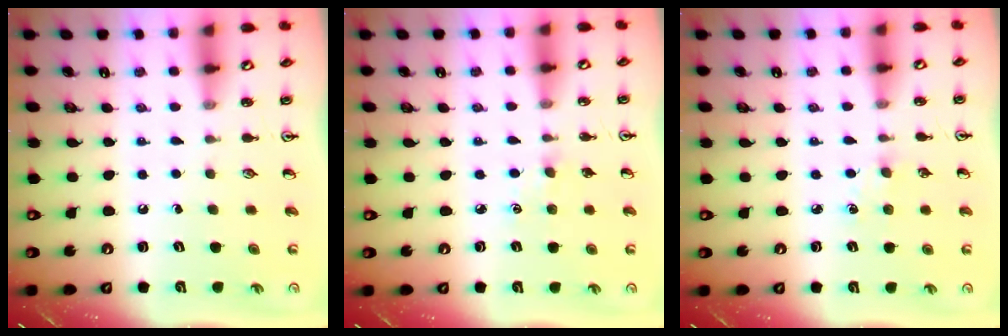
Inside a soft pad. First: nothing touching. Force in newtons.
{"total": 2.2, "press": 2.2, "slide": 0.4}
{"total": 2.8, "press": 2.8, "slide": 0.4}